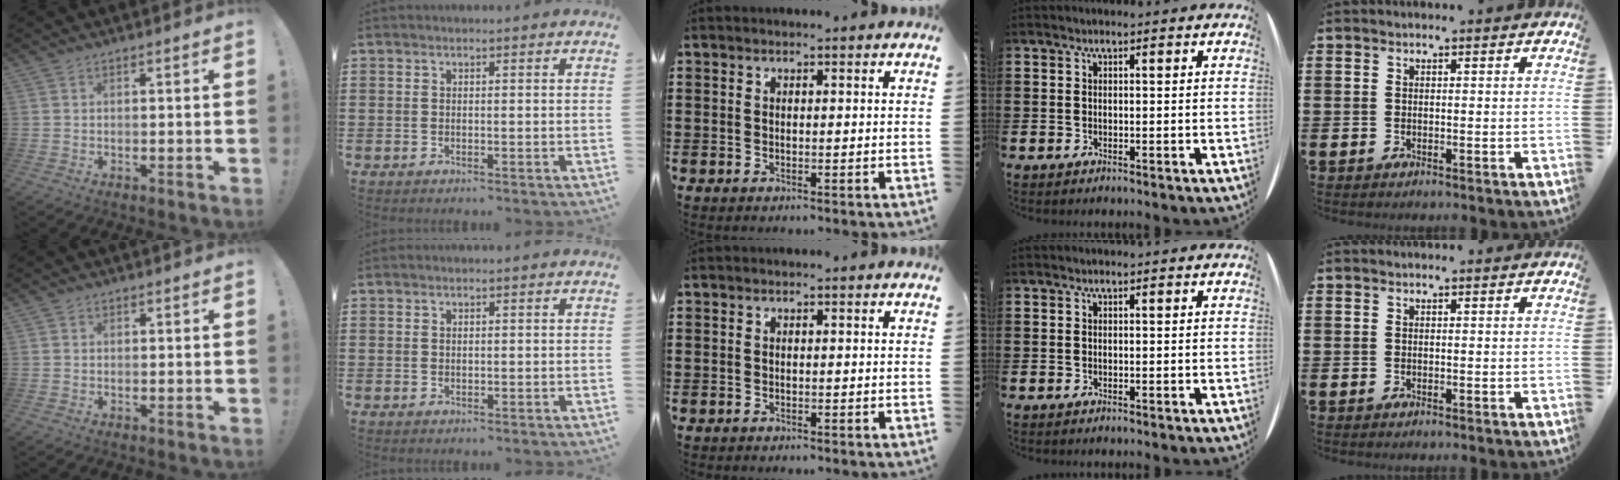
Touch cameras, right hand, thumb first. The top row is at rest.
{"thumb": {"total": 0.5, "force": [0.1, 0.5, -0.1], "torque": [0.008, -0.002, 0.001]}, "index": {"total": 0.5, "force": [0.3, 0.4, 0.2], "torque": [-0.005, 0.003, 0.006]}}